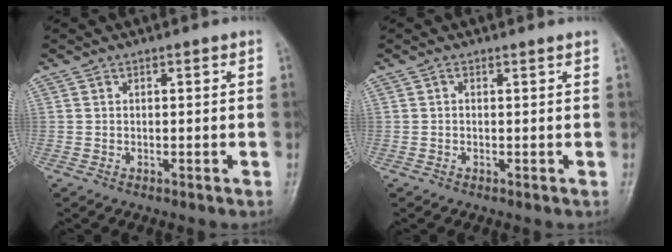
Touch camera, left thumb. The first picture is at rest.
{"total": 0.5, "force": [0.3, 0.0, 0.5], "torque": [-0.013, 0.006, 0.004]}